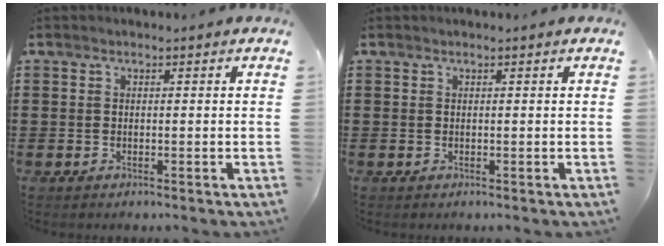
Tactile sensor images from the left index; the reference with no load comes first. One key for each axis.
{"total": 0.0}